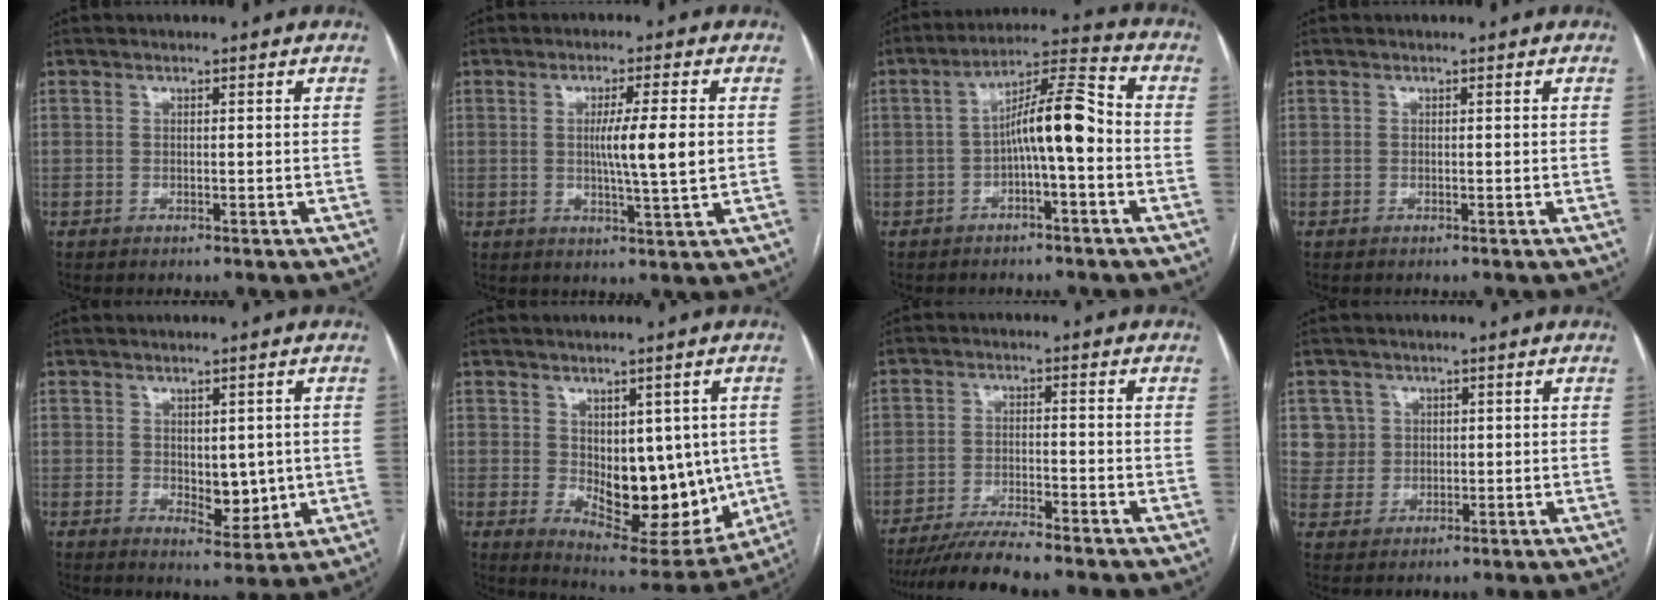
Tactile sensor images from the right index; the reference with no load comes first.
{"total": 7.2, "force": [0.4, -0.6, 7.2], "torque": [-0.117, -0.009, 0.006]}
{"total": 9.2, "force": [-1.5, 1.1, 9.0], "torque": [-0.152, 0.033, -0.028]}
{"total": 0.0}
{"total": 5.6, "force": [0.0, 2.9, 4.8], "torque": [-0.064, -0.006, 0.013]}
{"total": 14.8, "force": [-0.5, 7.6, 12.7], "torque": [-0.168, -0.008, 0.019]}
{"total": 7.6, "force": [-6.8, -0.2, 3.4], "torque": [-0.052, -0.024, -0.117]}
{"total": 4.5, "force": [1.7, 4.2, -0.3], "torque": [0.024, 0.004, 0.035]}